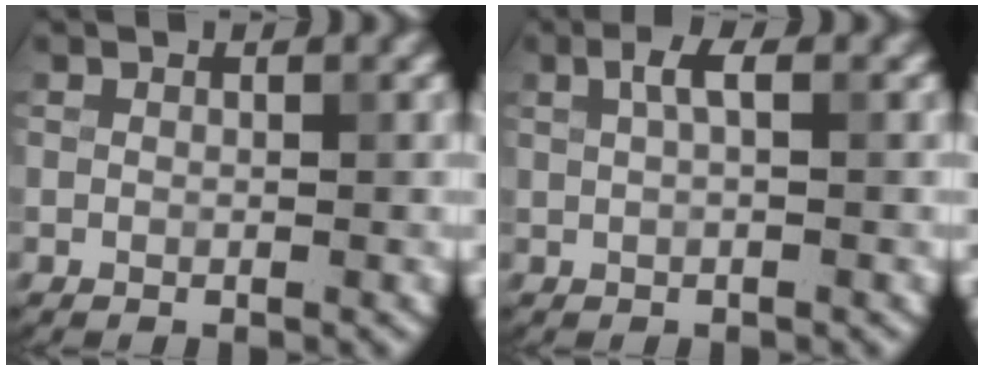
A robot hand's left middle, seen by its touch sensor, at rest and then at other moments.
{"total": 1.7, "force": [0.6, 0.4, 1.6], "torque": [-0.030, 0.005, 0.009]}